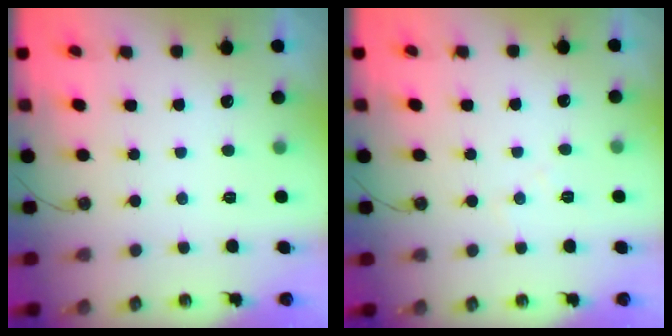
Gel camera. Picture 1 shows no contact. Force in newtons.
{"total": 4.0, "press": 3.9, "slide": 0.6}